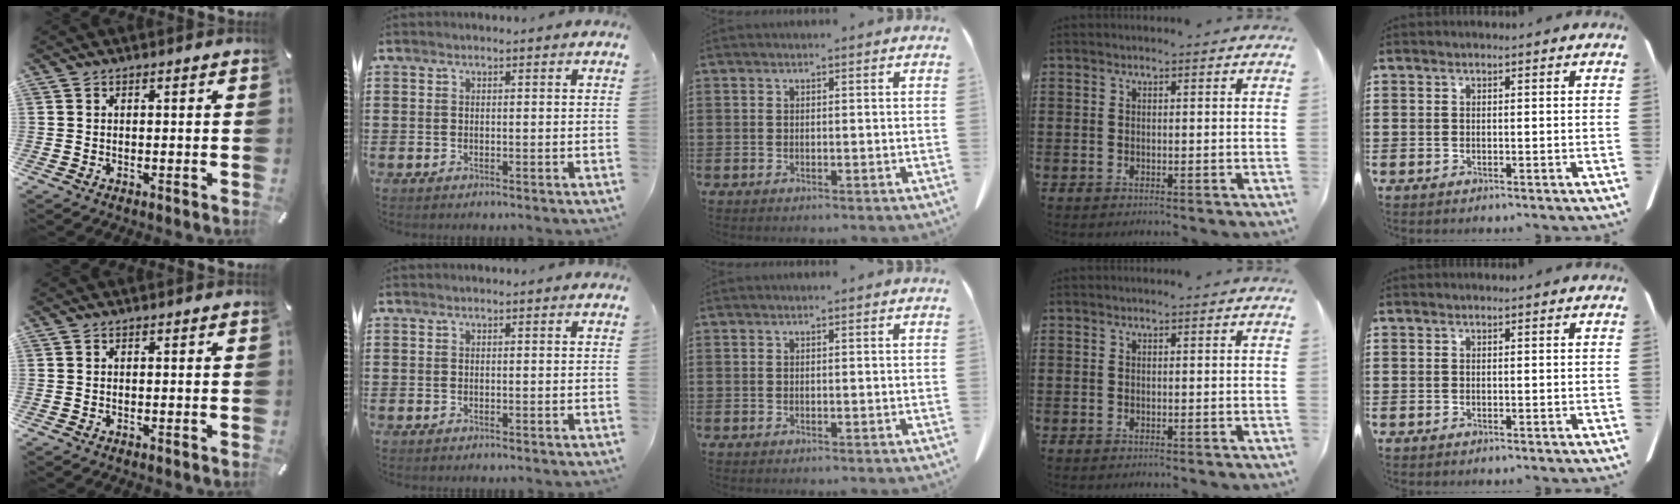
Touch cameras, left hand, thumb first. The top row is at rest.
{}